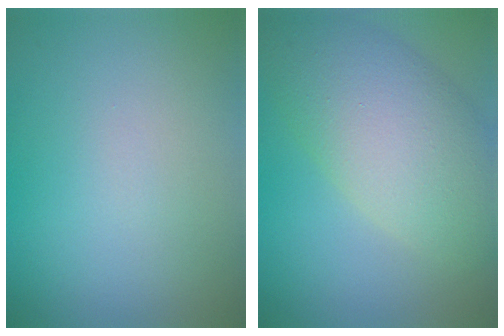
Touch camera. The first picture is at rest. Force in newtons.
{"total": 9.0, "press": 8.9, "slide": 0.7}